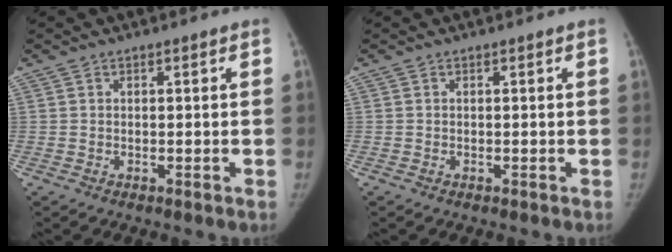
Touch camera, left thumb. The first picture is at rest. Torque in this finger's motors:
{"motor_torque": [0.00, 0.00, 0.05, -0.05, 0.00]}